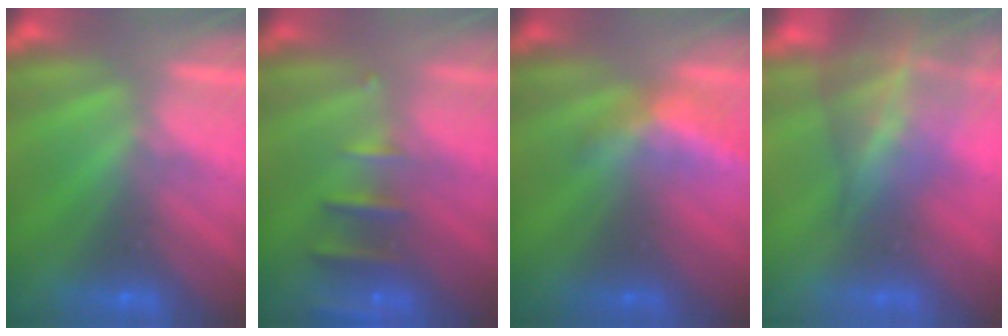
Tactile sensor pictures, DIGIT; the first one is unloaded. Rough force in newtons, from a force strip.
{"total": 2.4}
{"total": 2.3}
{"total": 7.6}